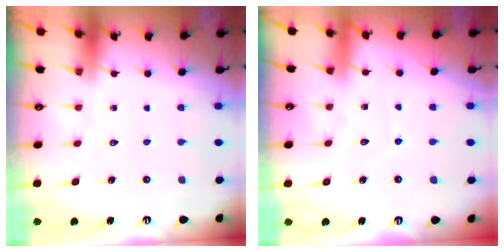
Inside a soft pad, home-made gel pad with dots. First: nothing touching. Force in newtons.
{"total": 2.8, "press": 2.7, "slide": 0.4}